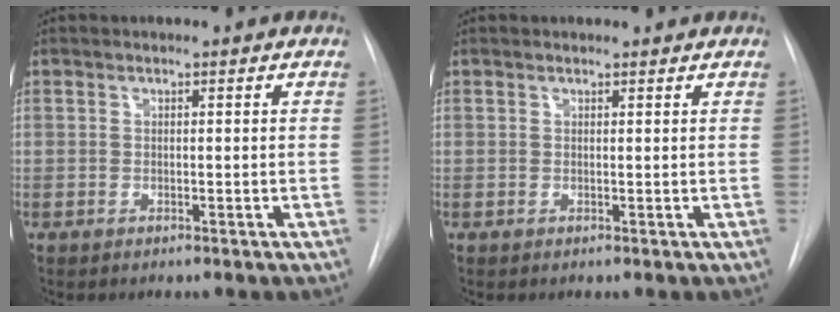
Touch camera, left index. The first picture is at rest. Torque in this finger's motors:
{"motor_torque": [0.07, -0.05, -0.05, 0.00]}